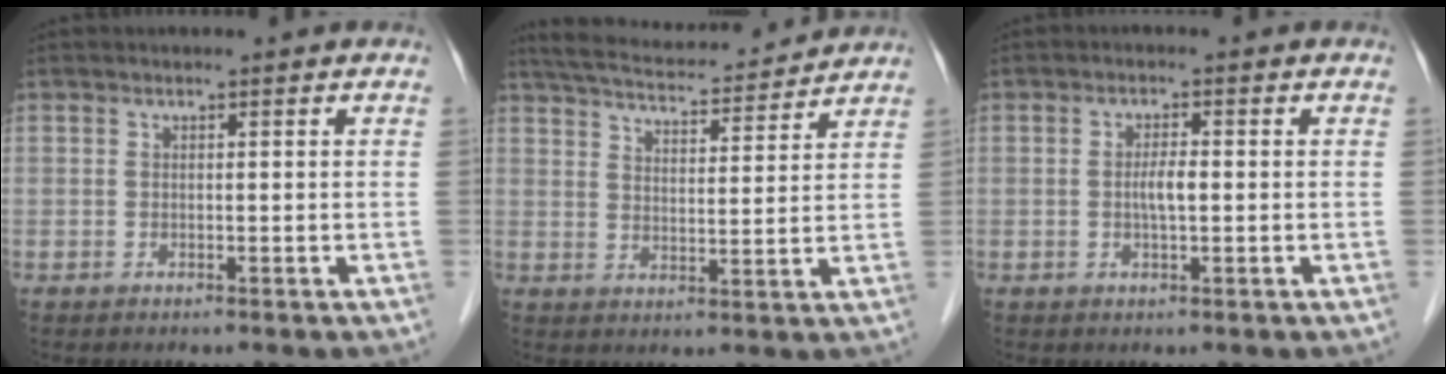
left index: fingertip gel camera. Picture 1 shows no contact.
{"total": 15.0, "force": [14.0, 2.0, 4.9], "torque": [-0.086, 0.027, 0.208]}
{"total": 2.5, "force": [-0.2, 0.5, 2.5], "torque": [-0.047, 0.000, -0.006]}